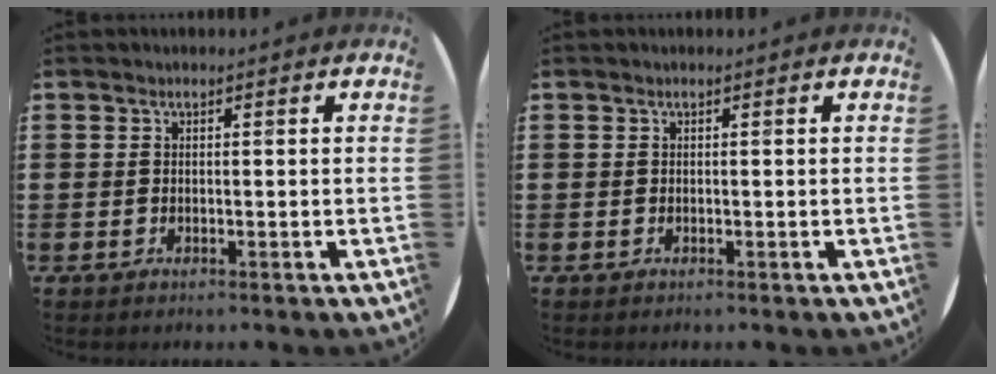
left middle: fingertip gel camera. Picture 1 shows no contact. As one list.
[{"total": 0.0}]